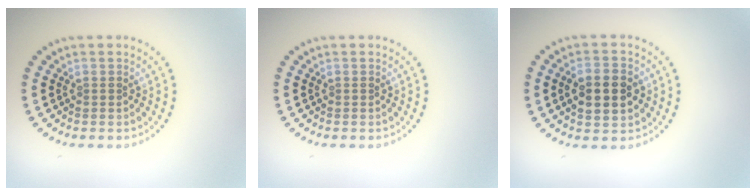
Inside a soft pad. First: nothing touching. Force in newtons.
{"total": 0.0}
{"total": 4.6, "press": 4.6, "slide": 0.1}